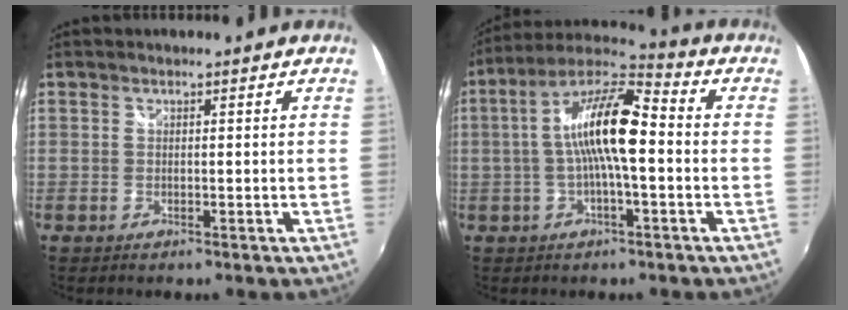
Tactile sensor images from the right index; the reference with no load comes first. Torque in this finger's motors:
{"motor_torque": [1.84, 0.30, 0.83, 0.21]}